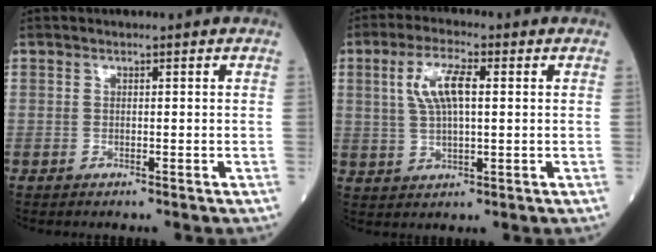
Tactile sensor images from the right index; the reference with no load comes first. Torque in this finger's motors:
{"motor_torque": [0.35, -0.02, 0.17, 0.08]}